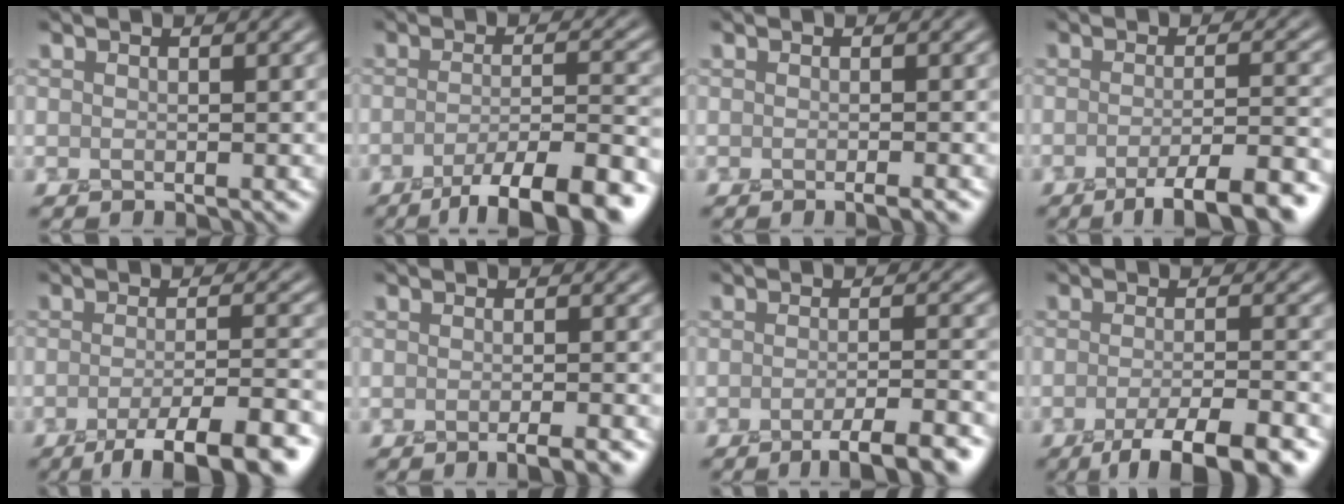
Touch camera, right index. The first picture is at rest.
{"total": 9.4, "force": [-5.8, 2.2, 7.0], "torque": [-0.094, 0.002, -0.091]}
{"total": 1.2, "force": [-0.6, 0.2, 1.1], "torque": [-0.009, -0.002, -0.010]}
{"total": 6.9, "force": [-3.9, 1.5, 5.5], "torque": [-0.076, 0.003, -0.061]}
{"total": 8.1, "force": [-4.7, 1.8, 6.3], "torque": [-0.085, -0.002, -0.074]}
{"total": 2.7, "force": [-1.6, 0.6, 2.2], "torque": [-0.019, 0.001, -0.026]}
{"total": 5.4, "force": [-3.1, 1.2, 4.3], "torque": [-0.055, 0.001, -0.049]}
{"total": 6.8, "force": [-4.1, 1.6, 5.2], "torque": [-0.075, -0.002, -0.067]}